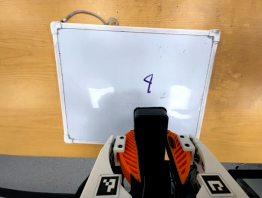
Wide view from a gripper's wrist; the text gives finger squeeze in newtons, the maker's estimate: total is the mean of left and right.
{"total": 6.0, "left": 5.2, "right": 6.7}